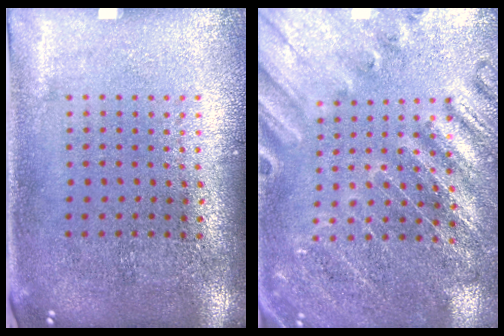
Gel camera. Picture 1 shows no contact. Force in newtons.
{"total": 2.6, "press": 2.6, "slide": 0.2}